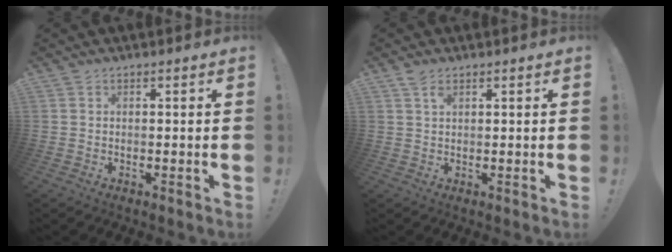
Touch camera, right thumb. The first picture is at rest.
{"total": 2.3, "force": [1.5, 1.0, 1.5], "torque": [-0.027, -0.004, 0.027]}